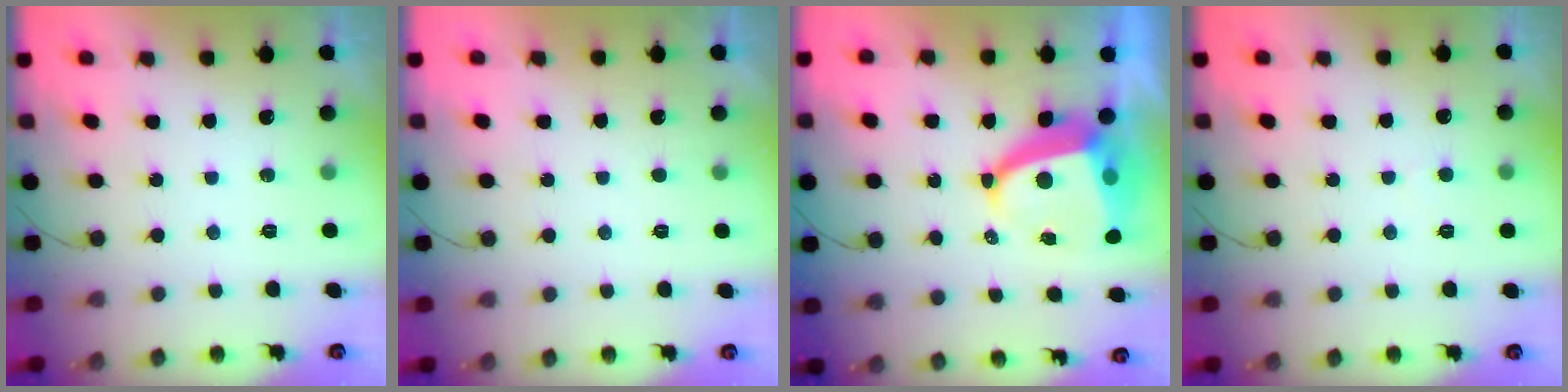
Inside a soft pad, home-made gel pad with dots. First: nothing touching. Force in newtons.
{"total": 1.4, "press": 1.4, "slide": 0.3}
{"total": 9.1, "press": 9.0, "slide": 1.1}
{"total": 2.5, "press": 2.5, "slide": 0.2}